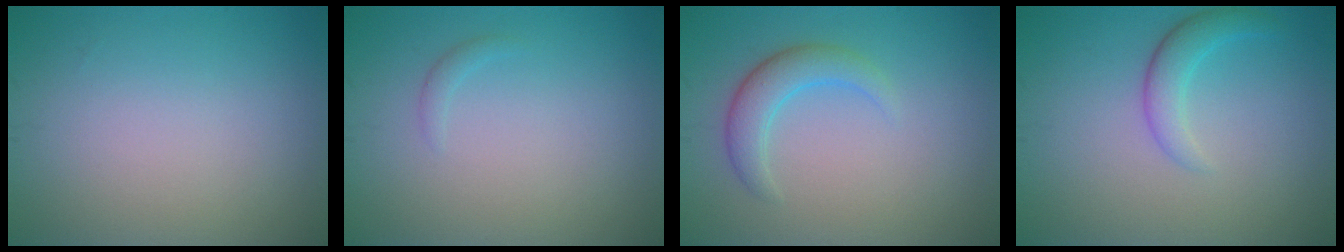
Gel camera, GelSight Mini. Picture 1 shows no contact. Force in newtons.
{"total": 0.6, "press": 0.6, "slide": 0.0}
{"total": 2.9, "press": 2.9, "slide": 0.1}
{"total": 2.4, "press": 2.4, "slide": 0.1}